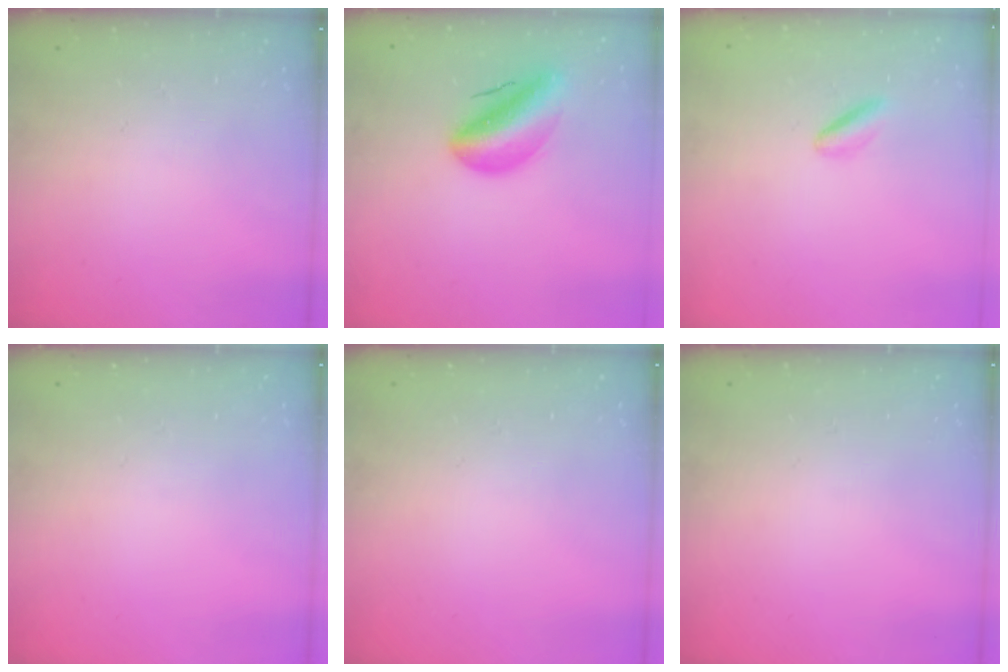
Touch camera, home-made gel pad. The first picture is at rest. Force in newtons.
{"total": 9.8, "press": 9.3, "slide": 3.1}
{"total": 3.0, "press": 2.9, "slide": 0.6}
{"total": 0.0}
{"total": 0.0}
{"total": 0.0}